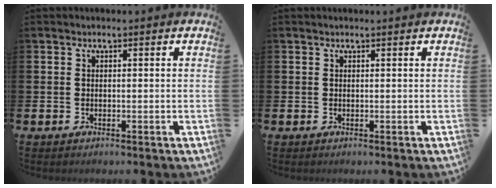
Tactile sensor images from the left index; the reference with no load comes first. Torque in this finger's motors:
{"motor_torque": [0.09, -0.01, -0.22, 0.00]}